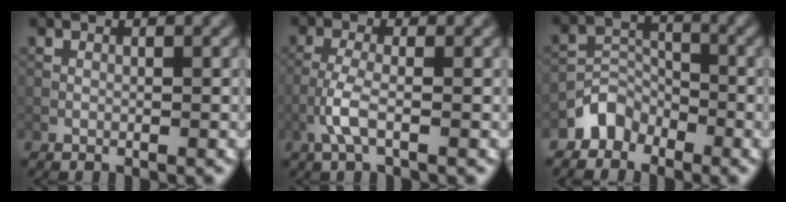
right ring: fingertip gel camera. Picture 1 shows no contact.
{"total": 2.6, "force": [-1.1, 0.6, 2.3], "torque": [-0.051, 0.005, -0.031]}
{"total": 2.9, "force": [-2.3, 1.8, 0.4], "torque": [0.002, 0.011, -0.047]}